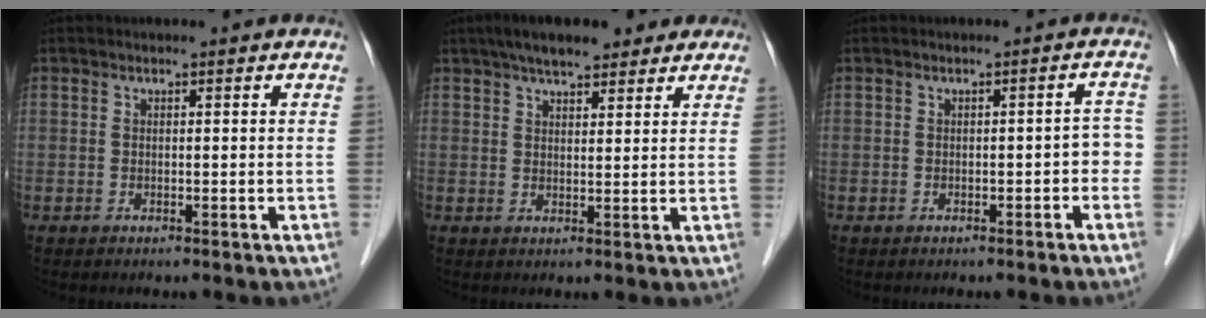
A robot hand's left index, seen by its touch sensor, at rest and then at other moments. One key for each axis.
{"total": 9.3, "fx": 7.2, "fy": 2.8, "fz": 5.2, "tx": -0.074, "ty": 0.033, "tz": 0.107}
{"total": 2.3, "fx": -0.8, "fy": 1.0, "fz": 2.0, "tx": -0.013, "ty": 0.016, "tz": -0.011}